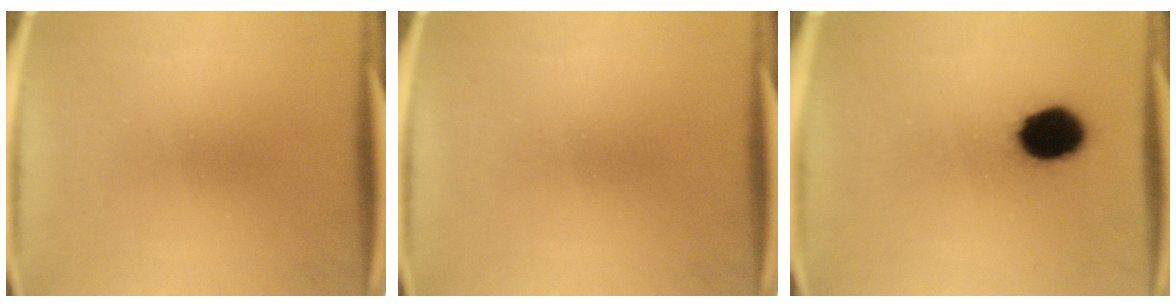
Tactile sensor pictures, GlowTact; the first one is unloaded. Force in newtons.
{"total": 0.0}
{"total": 12.4}